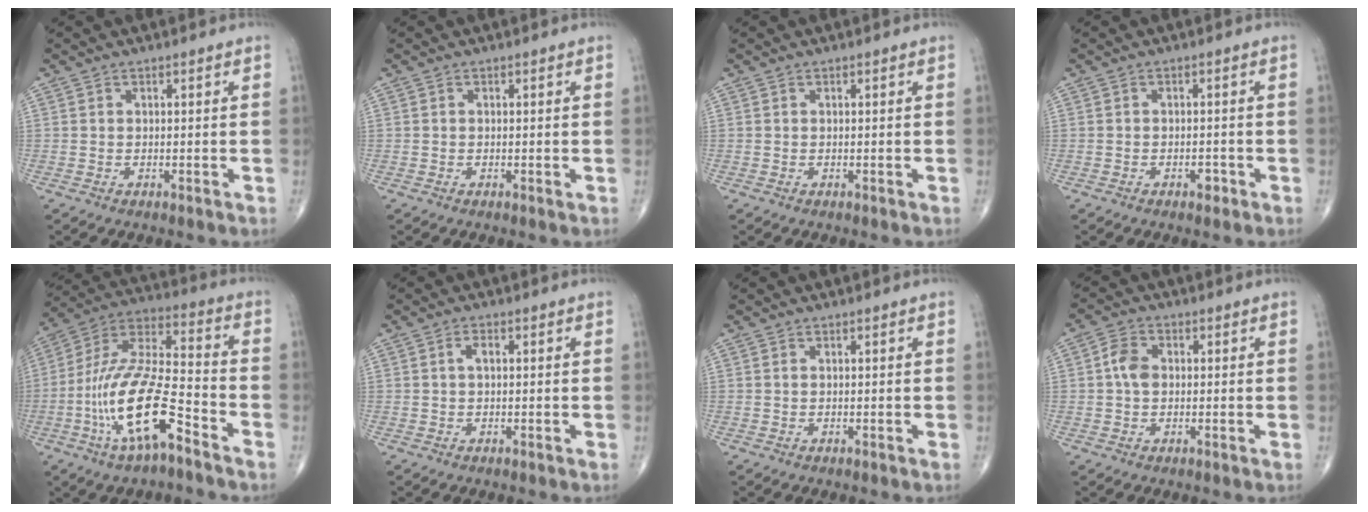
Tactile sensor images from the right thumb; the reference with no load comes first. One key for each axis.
{"total": 0.0}
{"total": 0.0}
{"total": 1.8, "fx": -1.0, "fy": 1.0, "fz": 1.1, "tx": -0.011, "ty": 0.003, "tz": -0.016}
{"total": 18.6, "fx": -8.1, "fy": 5.8, "fz": 15.7, "tx": -0.314, "ty": 0.054, "tz": -0.147}
{"total": 1.7, "fx": 0.2, "fy": 0.9, "fz": 1.4, "tx": -0.023, "ty": 0.006, "tz": 0.002}
{"total": 0.0}
{"total": 4.2, "fx": 0.3, "fy": 3.0, "fz": 3.0, "tx": -0.055, "ty": 0.010, "tz": -0.001}